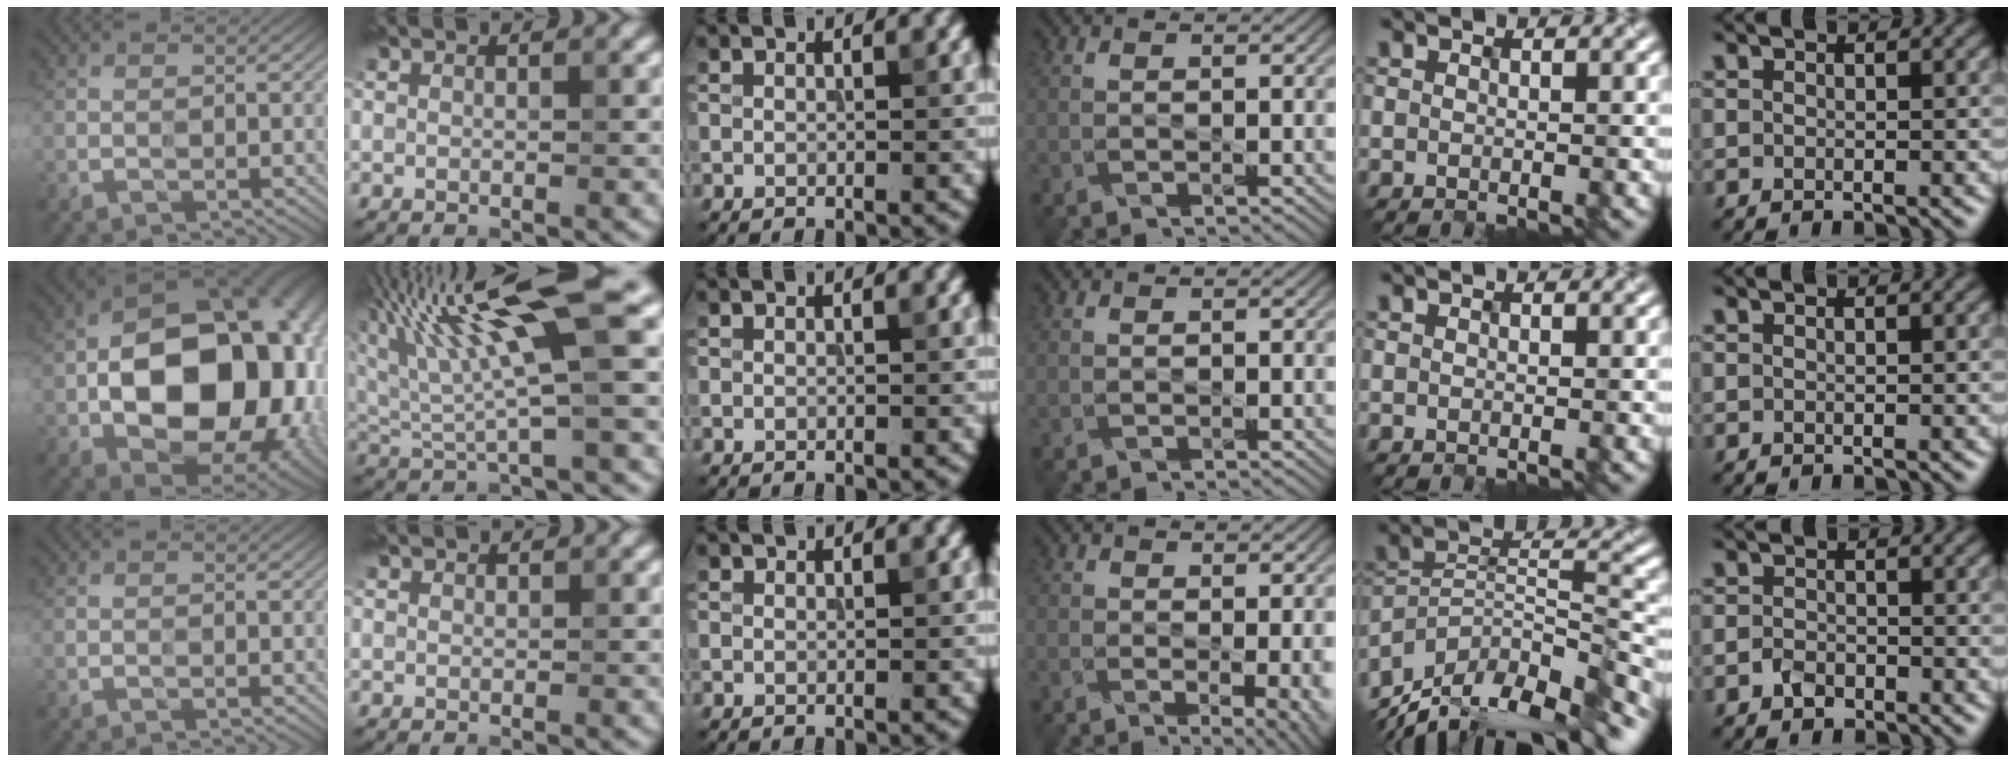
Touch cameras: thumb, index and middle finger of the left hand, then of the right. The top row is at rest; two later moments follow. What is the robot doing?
{"motion": "open", "object": "medicine box"}